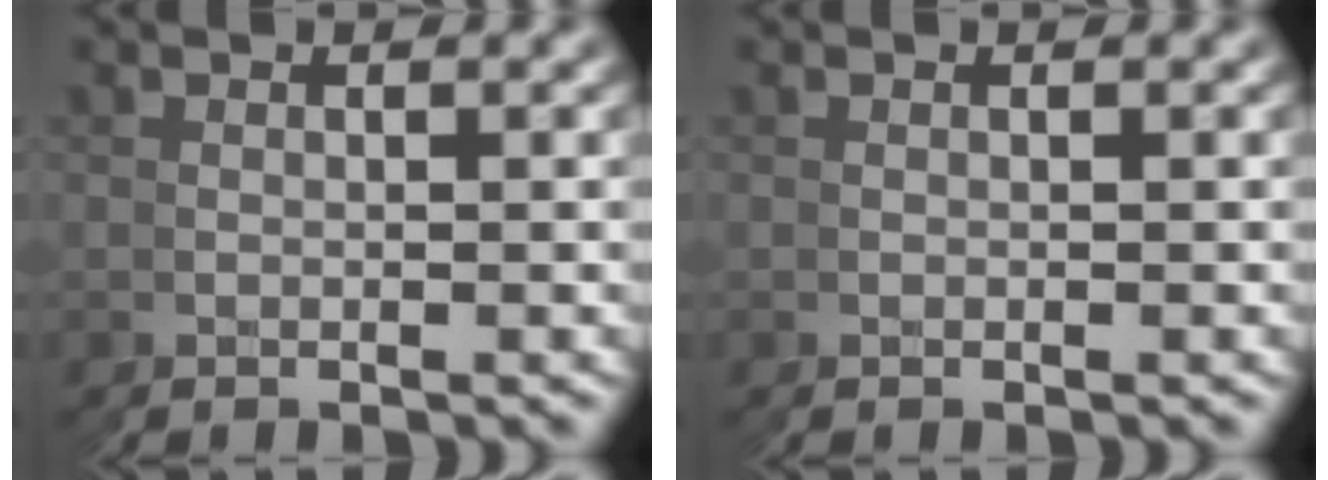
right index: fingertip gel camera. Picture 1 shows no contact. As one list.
[{"total": 0.0}]